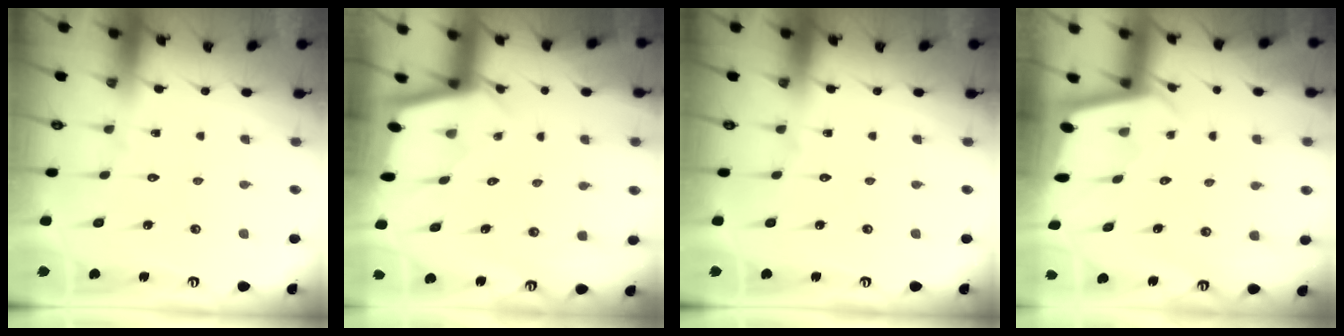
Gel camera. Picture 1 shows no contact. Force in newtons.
{"total": 2.1, "press": 2.1, "slide": 0.2}
{"total": 0.0}
{"total": 1.9, "press": 1.9, "slide": 0.1}